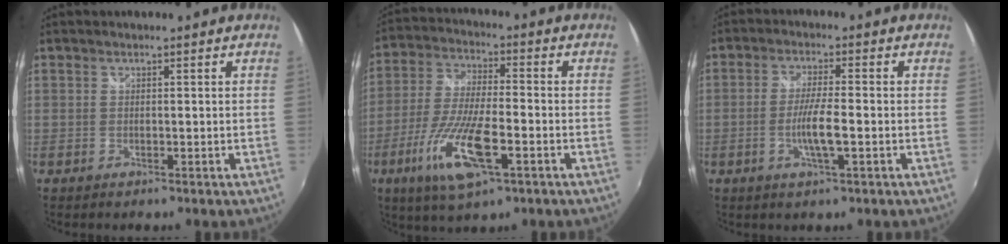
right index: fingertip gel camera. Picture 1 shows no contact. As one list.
[{"total": 14.1, "force": [-6.0, 3.8, 12.2], "torque": [-0.260, -0.021, -0.115]}, {"total": 5.5, "force": [-1.6, 0.3, 5.3], "torque": [-0.102, -0.006, -0.030]}]